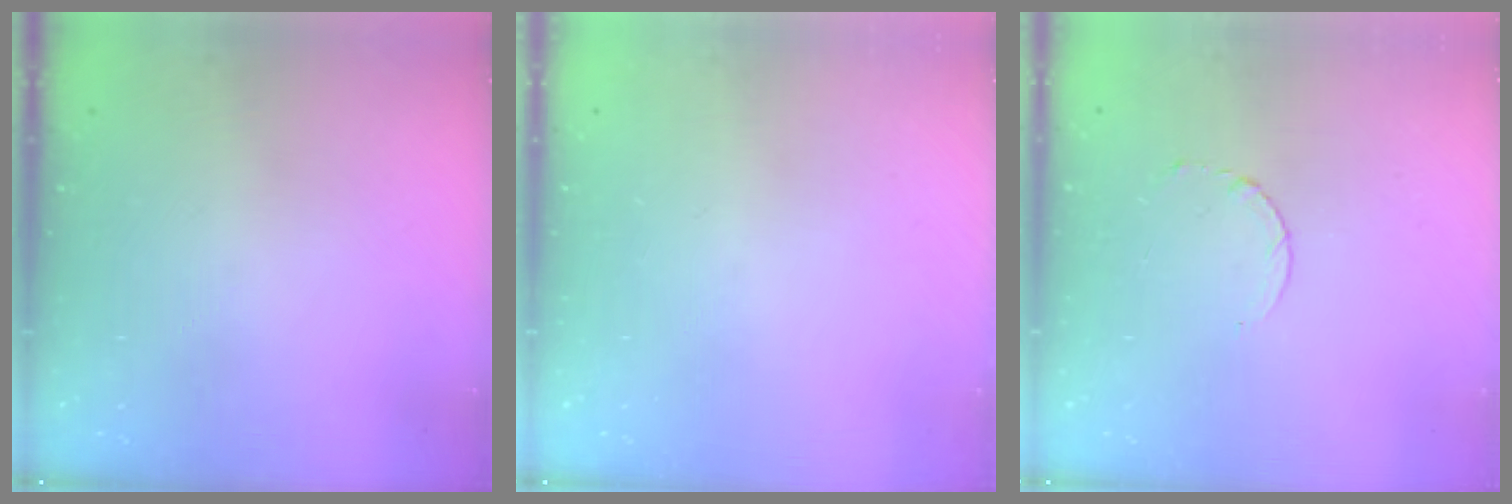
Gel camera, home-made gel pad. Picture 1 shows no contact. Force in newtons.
{"total": 0.0}
{"total": 2.5, "press": 2.5, "slide": 0.3}